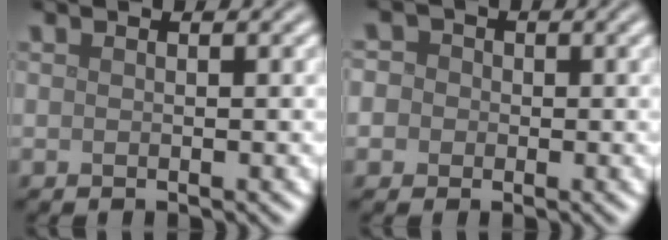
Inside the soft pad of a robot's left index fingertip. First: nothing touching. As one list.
[{"total": 4.5, "force": [0.8, 4.2, 1.6], "torque": [-0.013, 0.037, -0.022]}]